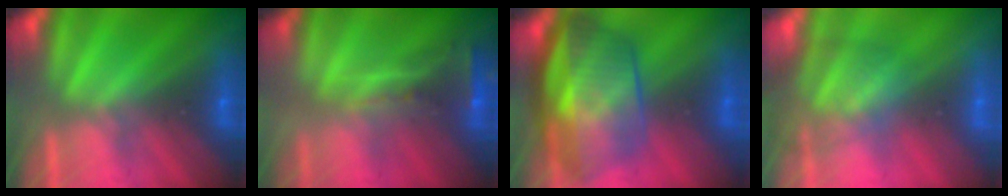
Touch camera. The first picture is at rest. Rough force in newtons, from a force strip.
{"total": 2.5}
{"total": 7.7}
{"total": 3.7}